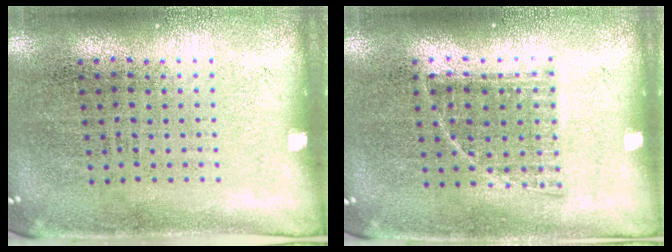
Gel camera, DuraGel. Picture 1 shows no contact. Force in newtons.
{"total": 1.0, "press": 0.8, "slide": 0.6}